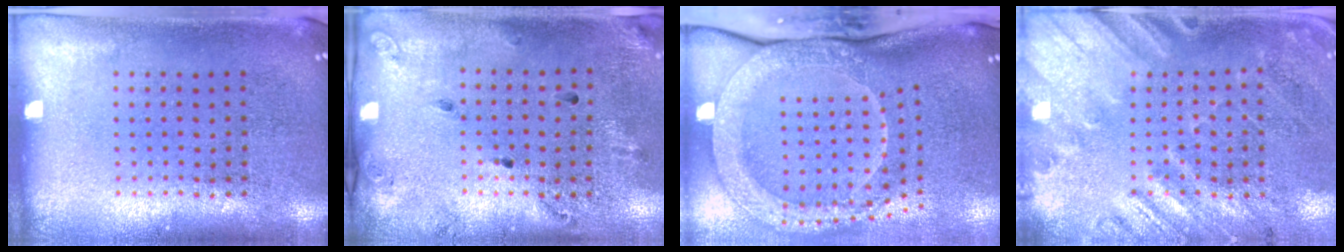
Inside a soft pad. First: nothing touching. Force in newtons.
{"total": 1.8, "press": 1.2, "slide": 1.4}
{"total": 3.0, "press": 2.3, "slide": 1.9}
{"total": 2.5, "press": 1.8, "slide": 1.7}